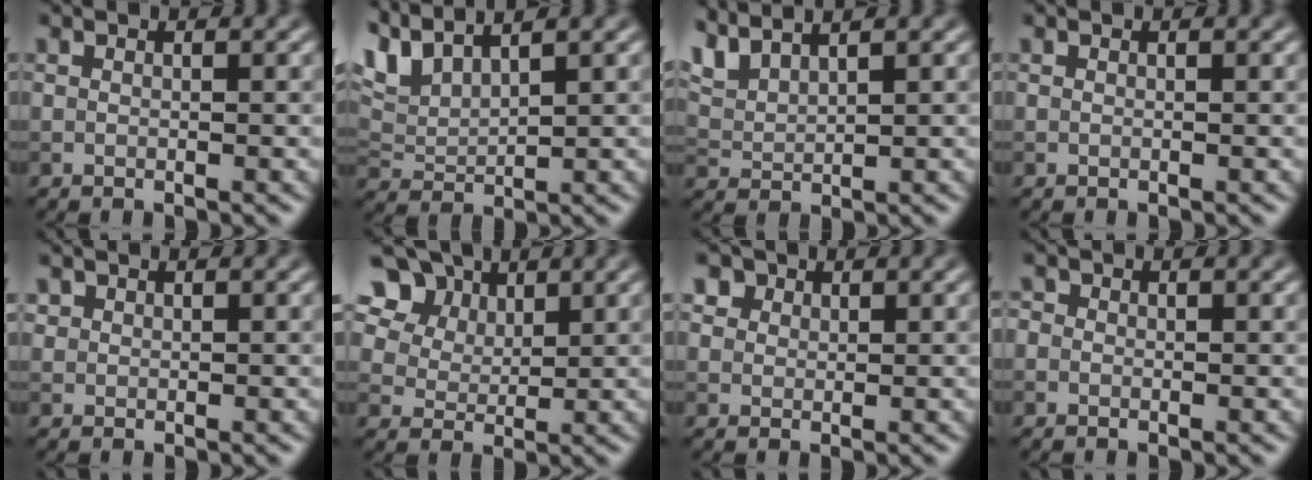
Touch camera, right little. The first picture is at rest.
{"total": 5.4, "force": [4.3, 1.5, 2.9], "torque": [-0.075, 0.015, 0.088]}
{"total": 4.0, "force": [3.4, 0.9, 1.9], "torque": [-0.057, 0.011, 0.072]}
{"total": 0.0}
{"total": 0.7, "force": [0.4, 0.6, 0.0], "torque": [0.003, -0.001, 0.010]}
{"total": 10.9, "force": [6.6, 7.2, 4.9], "torque": [-0.116, 0.026, 0.111]}
{"total": 3.0, "force": [2.0, 2.0, 1.1], "torque": [-0.032, 0.002, 0.034]}
{"total": 0.9, "force": [0.1, 0.8, 0.3], "torque": [-0.010, -0.003, -0.006]}